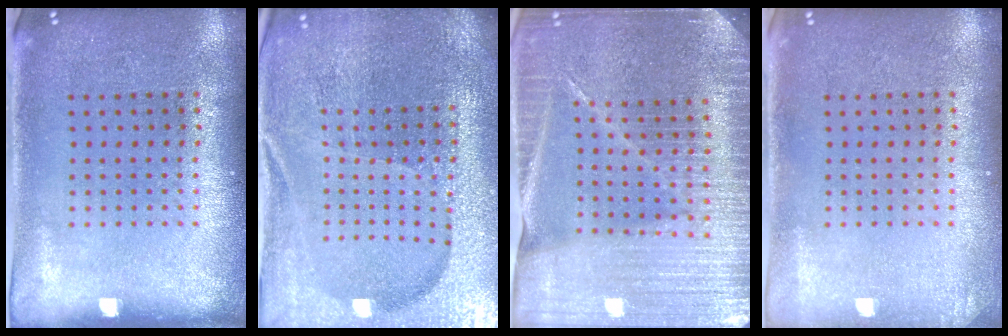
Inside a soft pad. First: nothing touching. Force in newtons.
{"total": 4.6, "press": 4.3, "slide": 1.4}
{"total": 4.8, "press": 4.4, "slide": 1.9}
{"total": 0.7, "press": 0.7, "slide": 0.1}